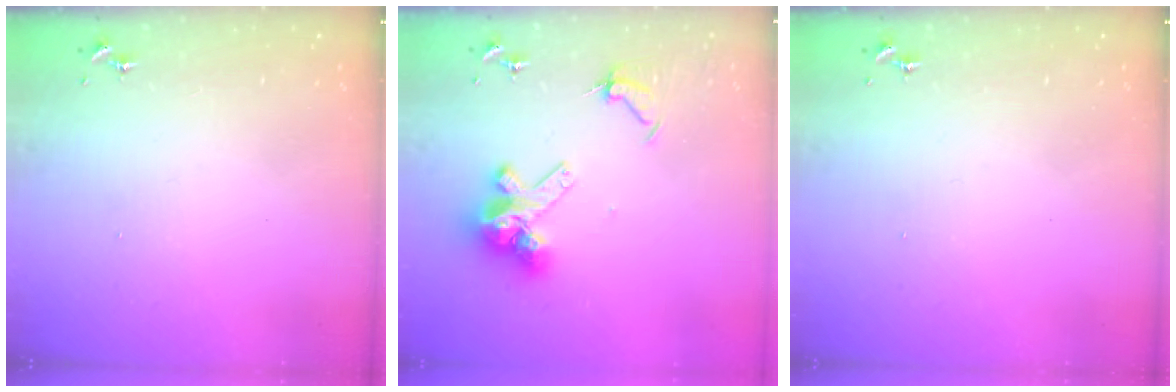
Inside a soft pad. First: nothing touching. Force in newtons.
{"total": 13.6, "press": 13.5, "slide": 1.5}
{"total": 0.0}